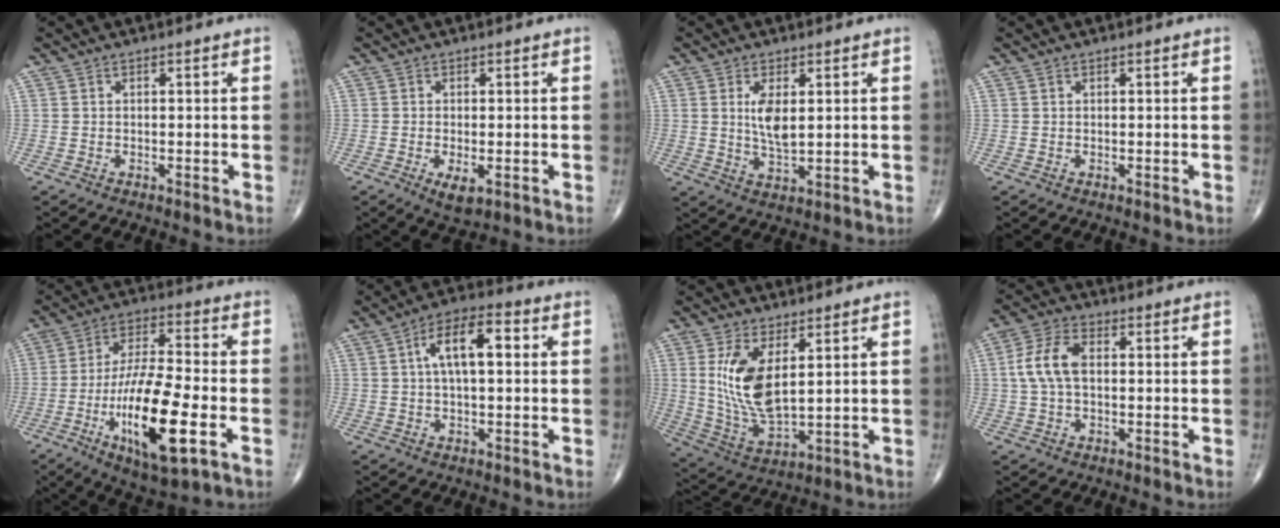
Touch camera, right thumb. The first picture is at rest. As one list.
[{"total": 3.6, "force": [-1.2, 1.6, 3.0], "torque": [-0.052, -0.009, -0.017]}, {"total": 5.5, "force": [1.3, 2.2, 4.9], "torque": [-0.090, -0.017, 0.030]}, {"total": 0.0}, {"total": 19.4, "force": [-6.0, 5.6, 17.5], "torque": [-0.323, 0.012, -0.098]}, {"total": 9.8, "force": [2.0, 4.1, 8.7], "torque": [-0.145, 0.023, 0.025]}, {"total": 12.0, "force": [3.3, 5.5, 10.2], "torque": [-0.199, -0.024, 0.080]}, {"total": 7.9, "force": [0.7, 4.6, 6.4], "torque": [-0.138, 0.021, 0.009]}]